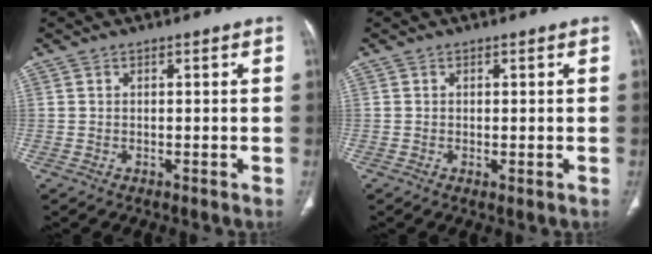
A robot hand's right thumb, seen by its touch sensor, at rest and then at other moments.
{"total": 0.8, "force": [-0.2, 0.3, 0.8], "torque": [-0.017, -0.005, -0.004]}